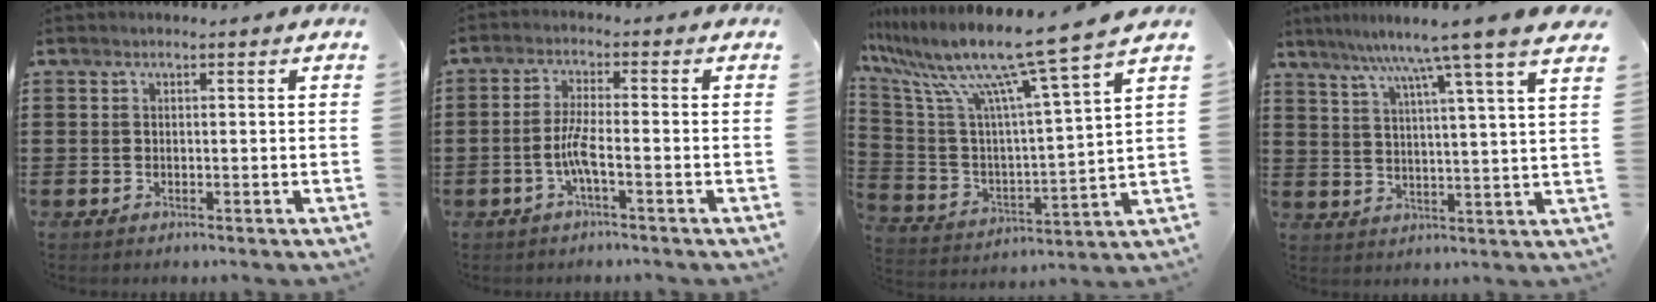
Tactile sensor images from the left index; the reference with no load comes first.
{"total": 4.6, "force": [-2.0, 0.5, 4.1], "torque": [-0.093, -0.006, -0.044]}
{"total": 11.9, "force": [9.6, -0.6, 7.0], "torque": [-0.178, -0.071, 0.151]}
{"total": 8.9, "force": [6.8, -1.6, 5.5], "torque": [-0.124, -0.040, 0.102]}